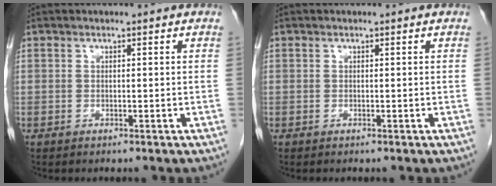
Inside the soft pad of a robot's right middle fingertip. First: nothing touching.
{"total": 0.0}